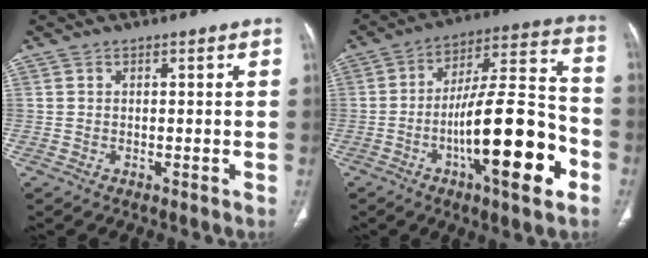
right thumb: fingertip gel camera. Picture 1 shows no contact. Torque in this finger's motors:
{"motor_torque": [3.61, 1.39, 1.99, -0.78, 0.56]}